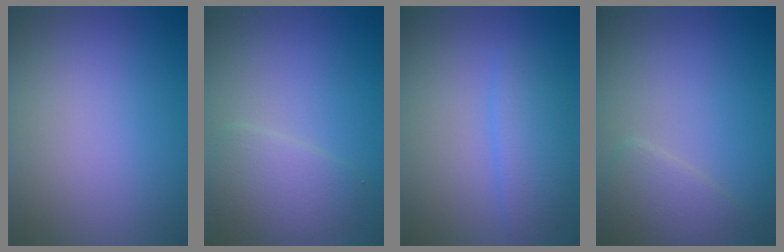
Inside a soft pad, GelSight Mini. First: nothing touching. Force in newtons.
{"total": 3.2, "press": 3.2, "slide": 0.1}
{"total": 2.6, "press": 2.6, "slide": 0.1}
{"total": 2.5, "press": 2.5, "slide": 0.0}